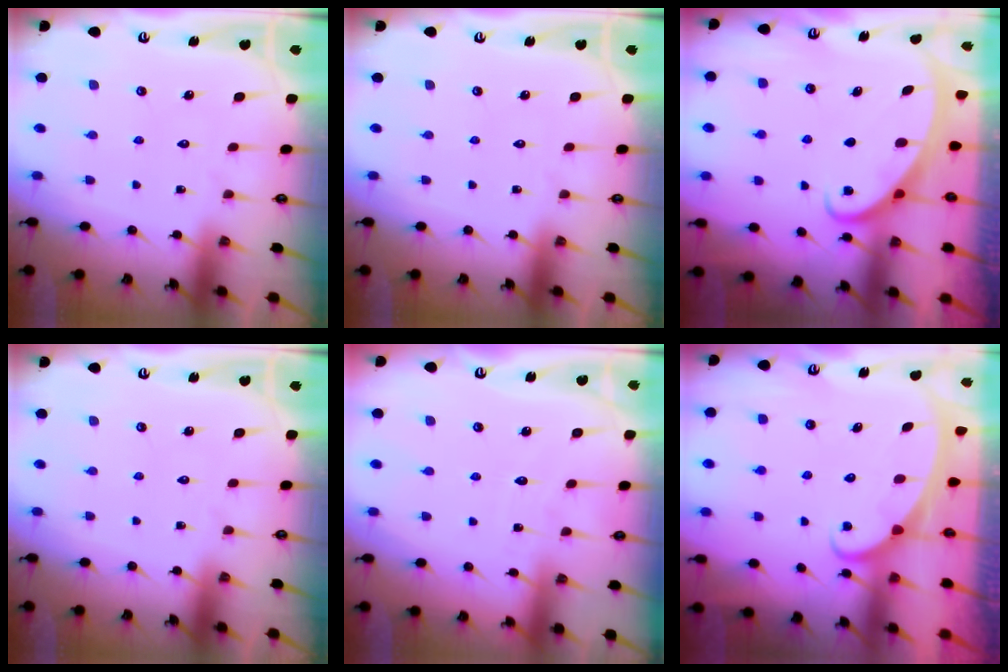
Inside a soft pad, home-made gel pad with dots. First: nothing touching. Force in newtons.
{"total": 0.0}
{"total": 2.5, "press": 2.5, "slide": 0.3}
{"total": 0.0}
{"total": 2.8, "press": 2.8, "slide": 0.3}
{"total": 2.5, "press": 2.4, "slide": 0.3}